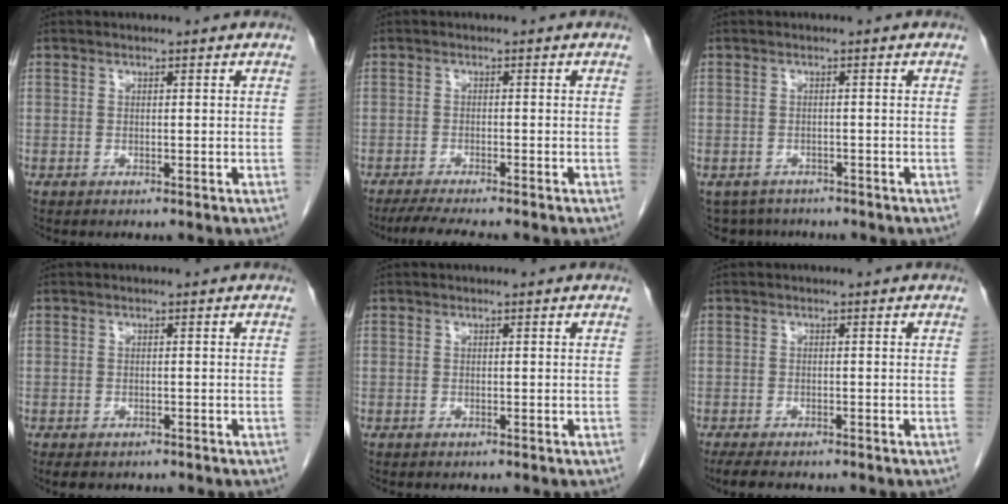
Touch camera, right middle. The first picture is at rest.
{"total": 6.4, "force": [-5.5, 0.4, 3.3], "torque": [-0.050, -0.016, -0.087]}
{"total": 5.5, "force": [-4.7, 2.8, 0.5], "torque": [-0.008, -0.004, -0.065]}
{"total": 3.4, "force": [-2.7, 1.6, 1.4], "torque": [-0.018, -0.005, -0.033]}
{"total": 0.0}
{"total": 4.8, "force": [-3.9, 1.2, 2.5], "torque": [-0.042, -0.012, -0.058]}